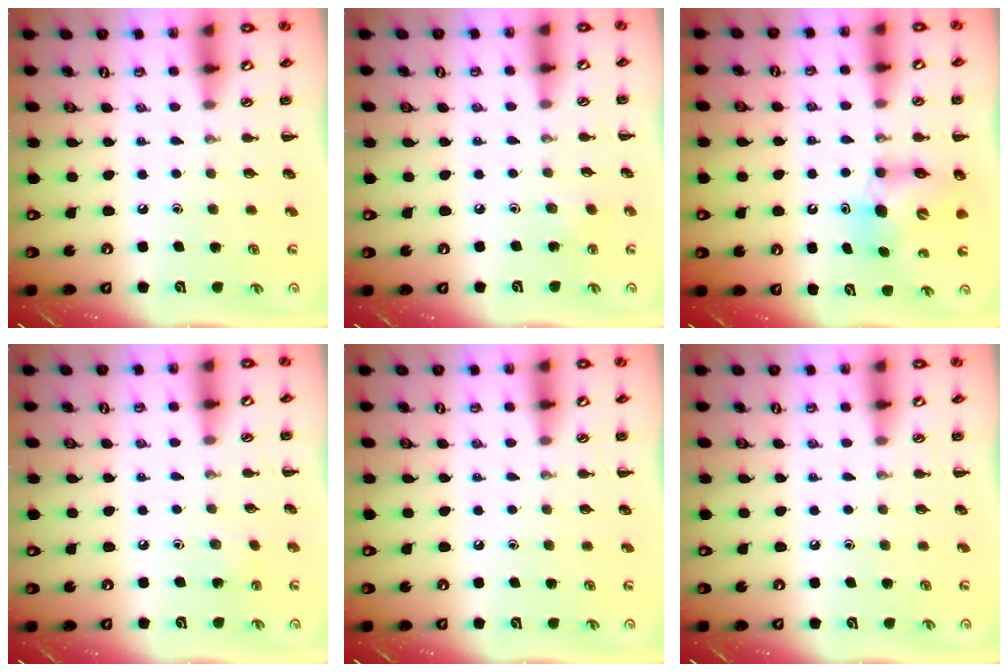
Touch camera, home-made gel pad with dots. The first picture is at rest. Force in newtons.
{"total": 2.3, "press": 2.2, "slide": 0.8}
{"total": 6.8, "press": 6.7, "slide": 1.5}
{"total": 5.4, "press": 5.2, "slide": 1.4}
{"total": 0.0}
{"total": 0.0}